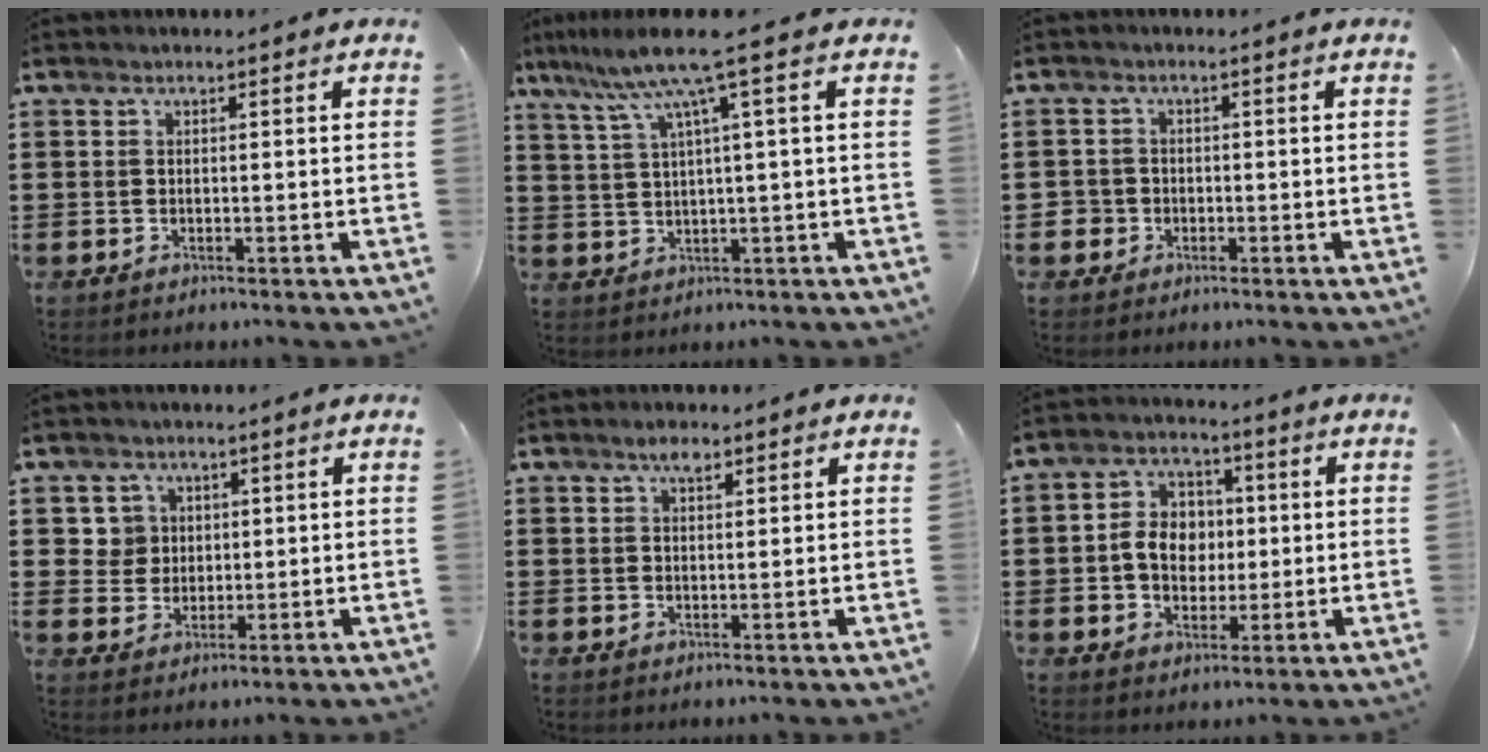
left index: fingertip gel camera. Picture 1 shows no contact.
{"total": 8.1, "force": [3.7, -0.4, 7.2], "torque": [-0.156, -0.012, 0.059]}
{"total": 2.4, "force": [-1.0, 2.2, 0.1], "torque": [-0.013, 0.003, -0.023]}
{"total": 4.2, "force": [1.4, 3.9, 0.5], "torque": [-0.032, 0.013, 0.026]}
{"total": 2.3, "force": [1.6, 1.0, 1.3], "torque": [-0.022, 0.001, 0.026]}
{"total": 7.0, "force": [-0.1, 5.8, 3.9], "torque": [-0.089, 0.015, -0.007]}